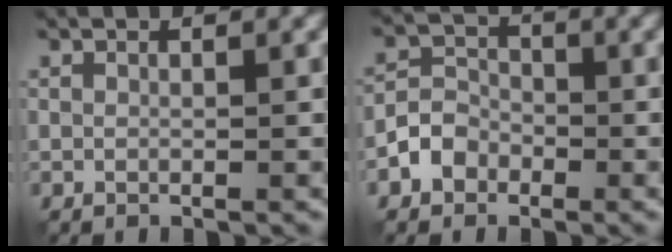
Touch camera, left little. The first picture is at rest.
{"total": 2.7, "force": [-1.5, 2.1, 0.8], "torque": [-0.008, 0.011, -0.033]}